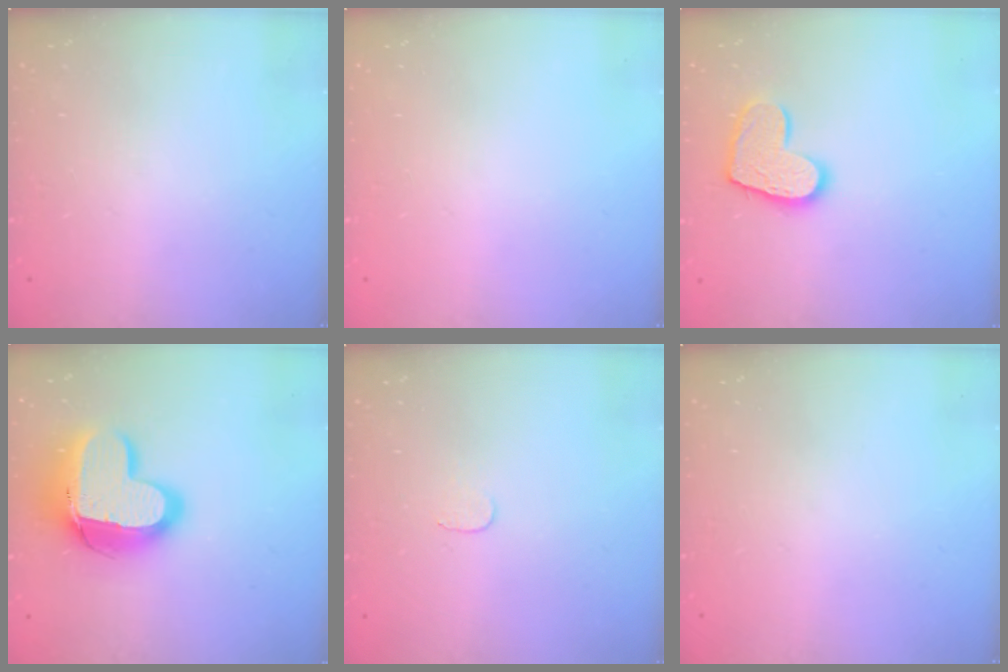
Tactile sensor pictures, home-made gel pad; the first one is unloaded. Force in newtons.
{"total": 0.0}
{"total": 11.6, "press": 11.6, "slide": 0.8}
{"total": 17.0, "press": 17.0, "slide": 1.2}
{"total": 3.0, "press": 3.0, "slide": 0.3}
{"total": 0.0}